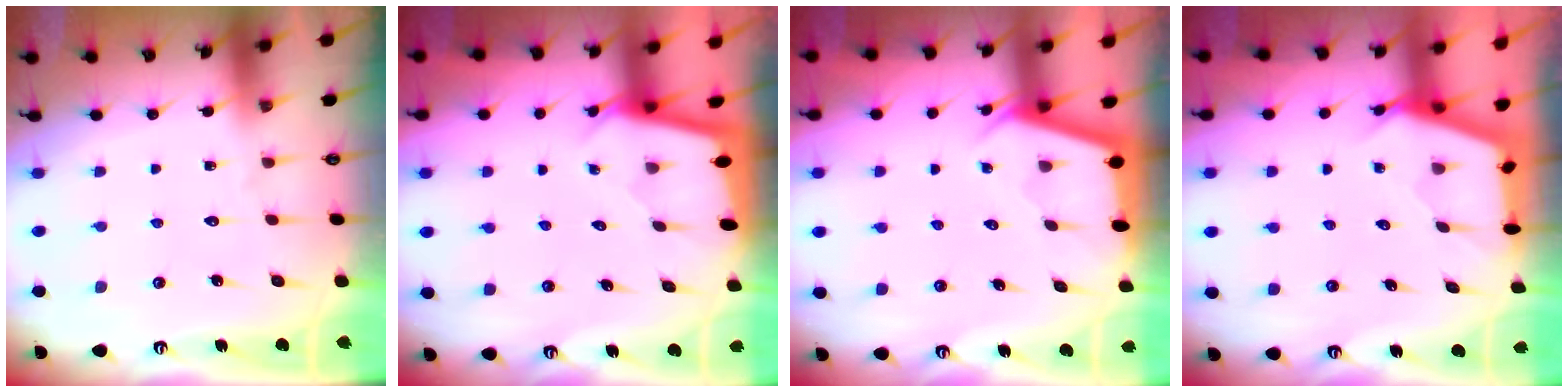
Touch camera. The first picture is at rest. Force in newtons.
{"total": 1.9, "press": 1.9, "slide": 0.2}
{"total": 2.7, "press": 2.7, "slide": 0.2}
{"total": 2.6, "press": 2.5, "slide": 0.4}